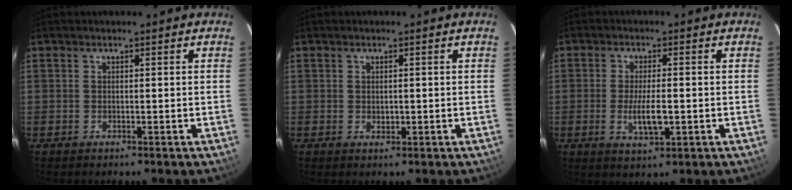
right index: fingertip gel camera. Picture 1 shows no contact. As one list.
[{"total": 1.3, "force": [0.0, 1.0, 0.9], "torque": [-0.013, 0.001, 0.003]}, {"total": 5.8, "force": [-1.2, 1.7, 5.4], "torque": [-0.105, -0.010, -0.019]}]